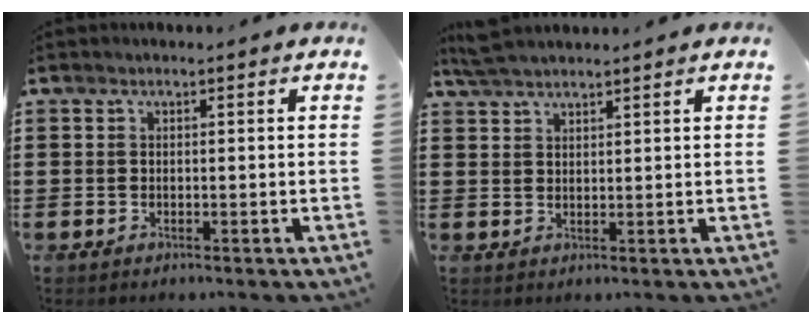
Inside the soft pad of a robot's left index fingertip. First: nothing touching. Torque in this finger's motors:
{"motor_torque": [0.11, -0.23, 0.21, 0.06]}